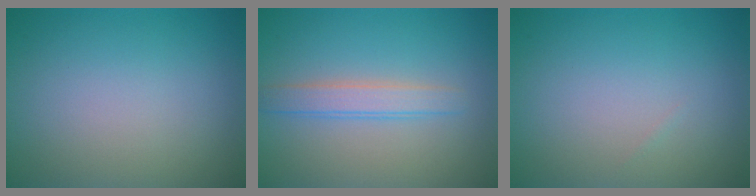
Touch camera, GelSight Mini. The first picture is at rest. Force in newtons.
{"total": 2.4, "press": 2.4, "slide": 0.2}
{"total": 0.0}